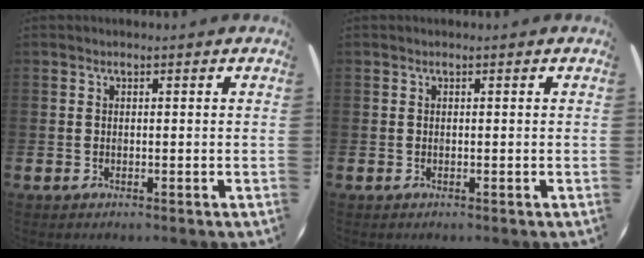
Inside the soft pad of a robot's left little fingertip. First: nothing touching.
{"total": 0.0}